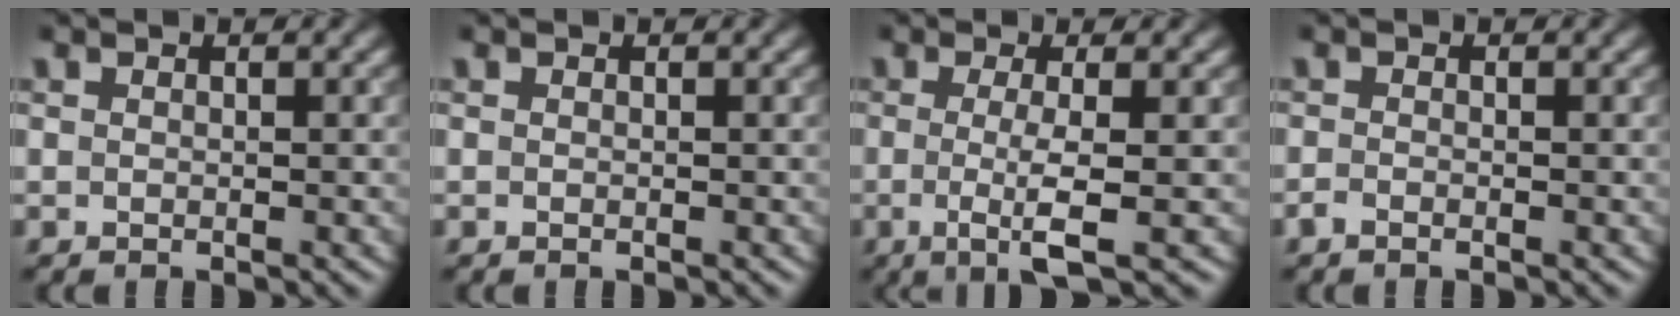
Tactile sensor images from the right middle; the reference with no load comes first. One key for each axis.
{"total": 0.0}
{"total": 4.1, "fx": -0.5, "fy": 0.9, "fz": 4.0, "tx": -0.069, "ty": -0.012, "tz": -0.011}
{"total": 0.7, "fx": -0.5, "fy": 0.2, "fz": 0.4, "tx": -0.008, "ty": -0.003, "tz": -0.009}